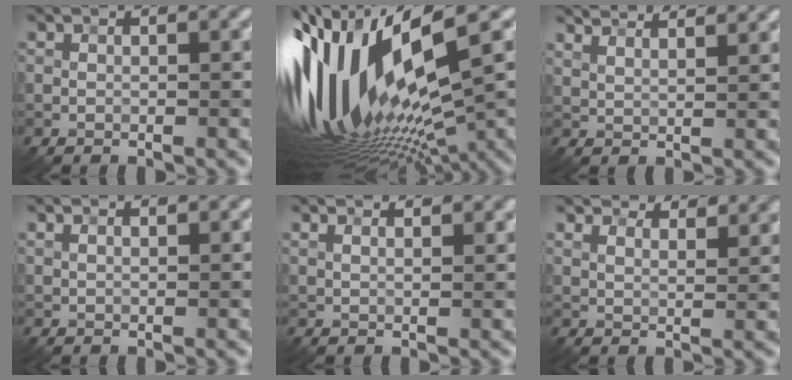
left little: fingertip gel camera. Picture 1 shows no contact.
{"total": 17.1, "force": [0.9, 6.5, 15.8], "torque": [-0.327, -0.004, 0.025]}
{"total": 6.7, "force": [5.8, 1.7, 2.7], "torque": [-0.055, 0.014, 0.089]}
{"total": 2.0, "force": [1.7, 0.7, 1.0], "torque": [-0.016, 0.002, 0.014]}
{"total": 5.5, "force": [4.4, 2.0, 2.7], "torque": [-0.040, 0.026, 0.055]}
{"total": 9.8, "force": [8.4, 3.0, 4.0], "torque": [-0.082, 0.005, 0.125]}